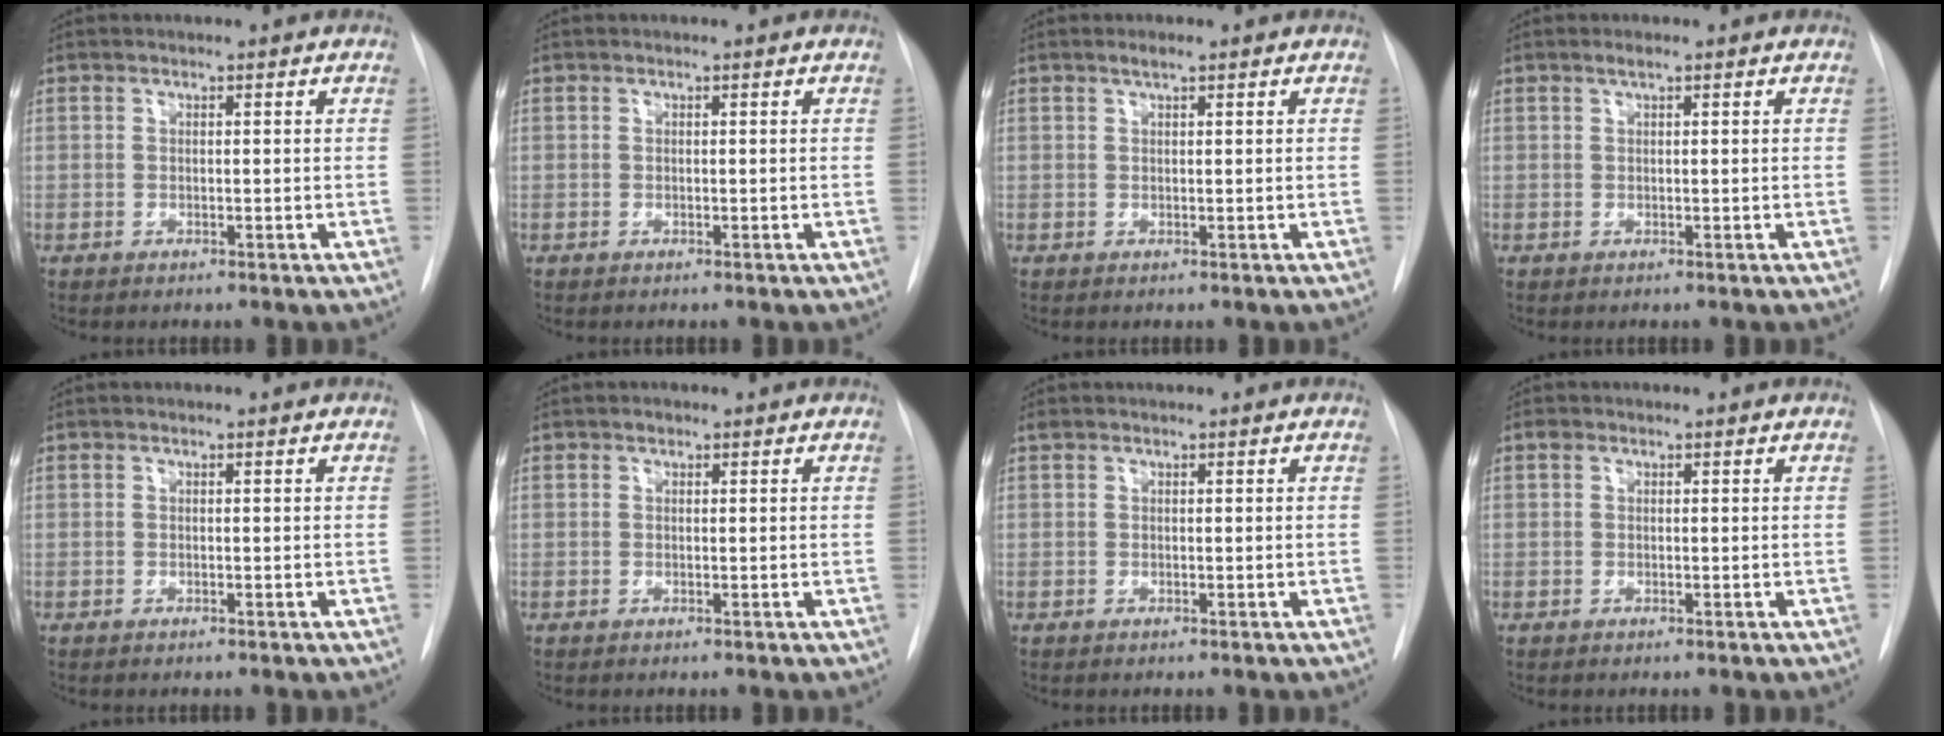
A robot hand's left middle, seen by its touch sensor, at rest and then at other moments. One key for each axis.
{"total": 0.0}
{"total": 1.1, "fx": 0.8, "fy": 0.1, "fz": 0.8, "tx": -0.015, "ty": 0.002, "tz": 0.015}
{"total": 0.8, "fx": 0.5, "fy": 0.0, "fz": 0.6, "tx": -0.011, "ty": 0.003, "tz": 0.009}
{"total": 0.0}
{"total": 0.6, "fx": 0.4, "fy": 0.4, "fz": 0.2, "tx": -0.003, "ty": 0.002, "tz": 0.004}
{"total": 0.6, "fx": 0.5, "fy": 0.0, "fz": 0.2, "tx": -0.012, "ty": 0.019, "tz": 0.014}
{"total": 0.8, "fx": 0.4, "fy": 0.5, "fz": 0.4, "tx": -0.010, "ty": 0.013, "tz": 0.006}